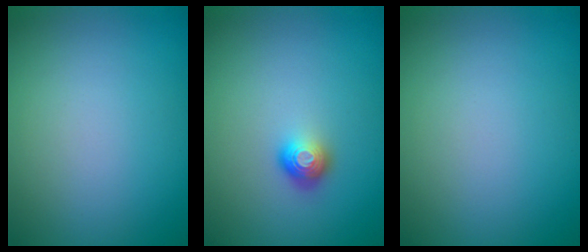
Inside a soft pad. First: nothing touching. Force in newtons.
{"total": 1.9, "press": 1.3, "slide": 1.4}
{"total": 0.0}